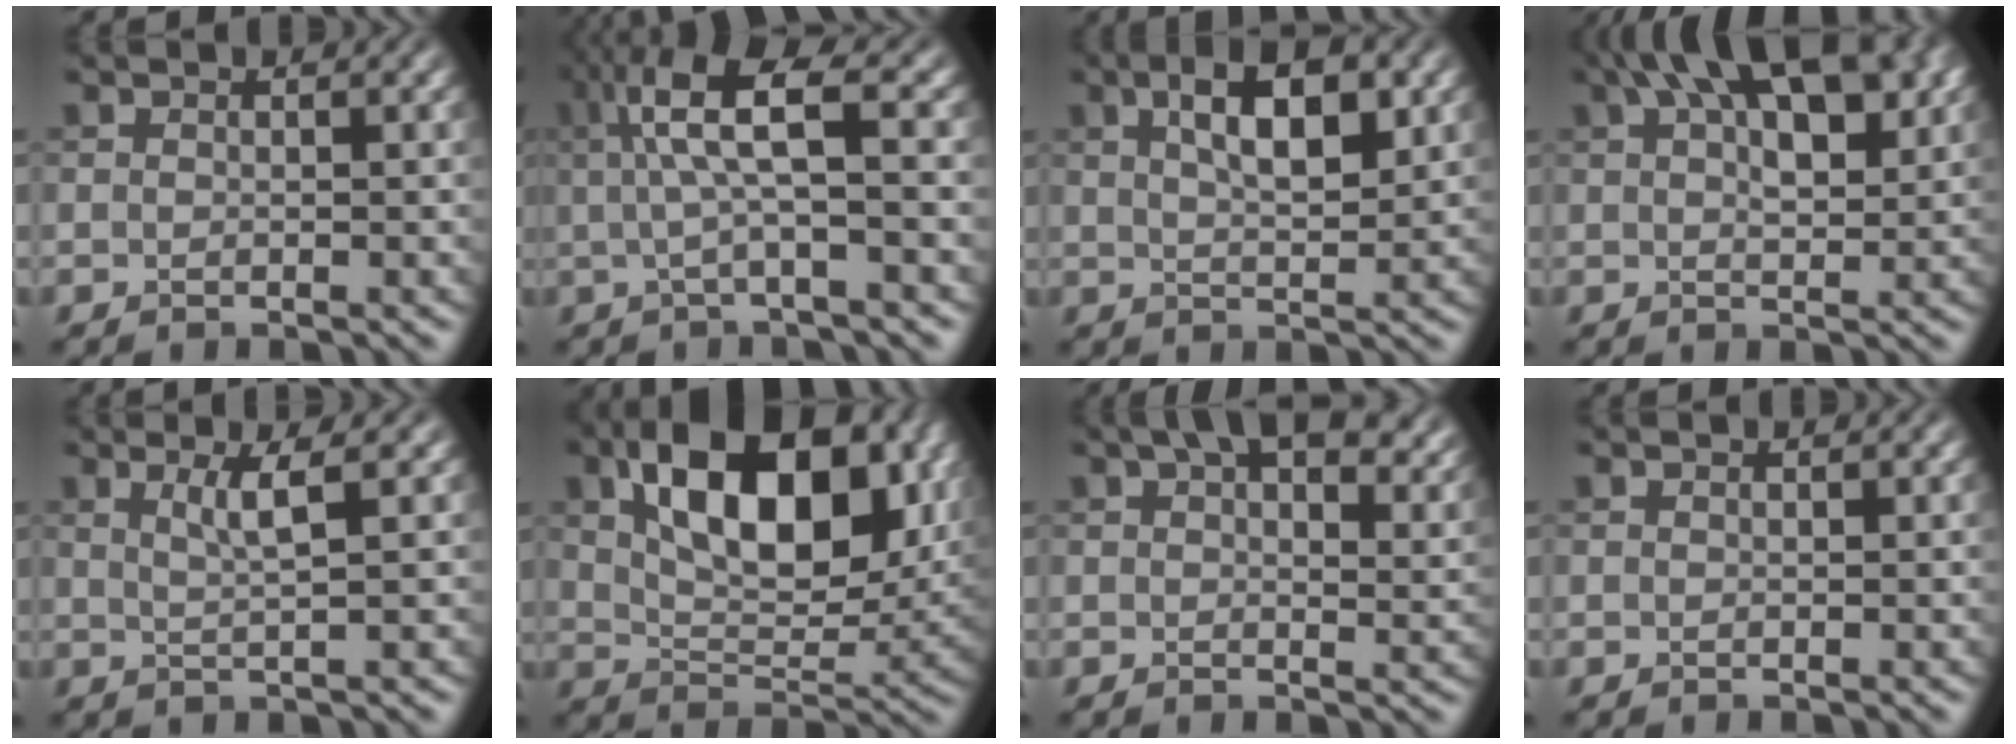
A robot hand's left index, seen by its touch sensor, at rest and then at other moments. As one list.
[{"total": 6.0, "force": [1.0, 1.1, 5.8], "torque": [-0.104, 0.013, 0.013]}, {"total": 6.1, "force": [2.4, 2.2, 5.1], "torque": [-0.083, 0.008, 0.039]}, {"total": 12.4, "force": [5.5, 5.3, 9.7], "torque": [-0.141, 0.028, 0.070]}, {"total": 2.5, "force": [0.9, 0.5, 2.3], "torque": [-0.038, 0.001, 0.014]}, {"total": 13.8, "force": [5.0, 7.6, 10.4], "torque": [-0.162, 0.005, 0.091]}, {"total": 8.8, "force": [5.1, 3.9, 6.1], "torque": [-0.072, 0.011, 0.075]}, {"total": 0.0}]